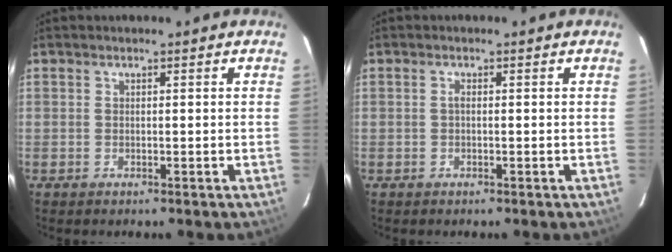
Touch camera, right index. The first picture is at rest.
{"total": 0.6, "force": [-0.1, 0.2, 0.6], "torque": [-0.009, 0.004, -0.004]}